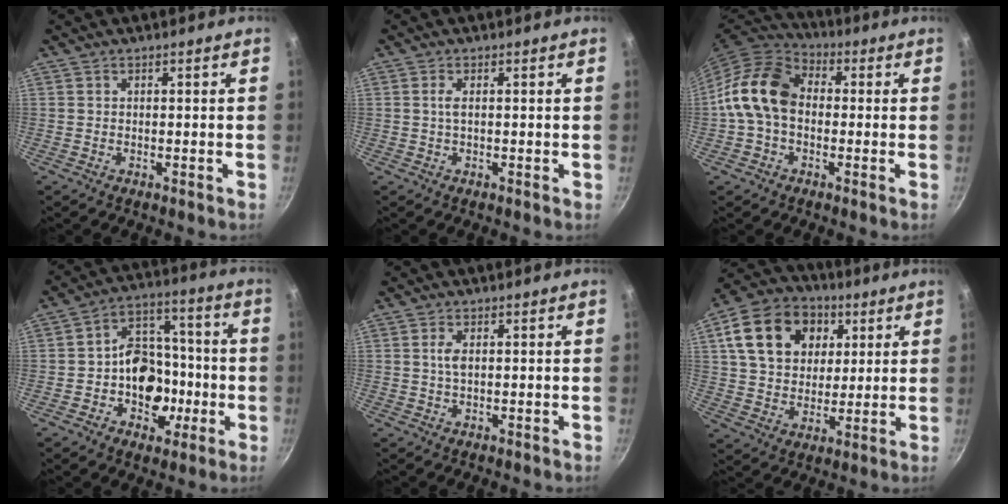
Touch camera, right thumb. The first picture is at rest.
{"total": 1.7, "force": [0.1, 0.5, 1.6], "torque": [-0.033, 0.002, 0.000]}
{"total": 13.1, "force": [-0.3, 9.5, 9.0], "torque": [-0.140, 0.031, -0.027]}
{"total": 14.5, "force": [-3.2, 11.1, 8.7], "torque": [-0.077, 0.044, -0.054]}
{"total": 2.0, "force": [0.3, 0.9, 1.8], "torque": [-0.038, 0.000, 0.008]}
{"total": 18.2, "force": [6.0, 13.8, 10.3], "torque": [-0.159, 0.005, 0.095]}